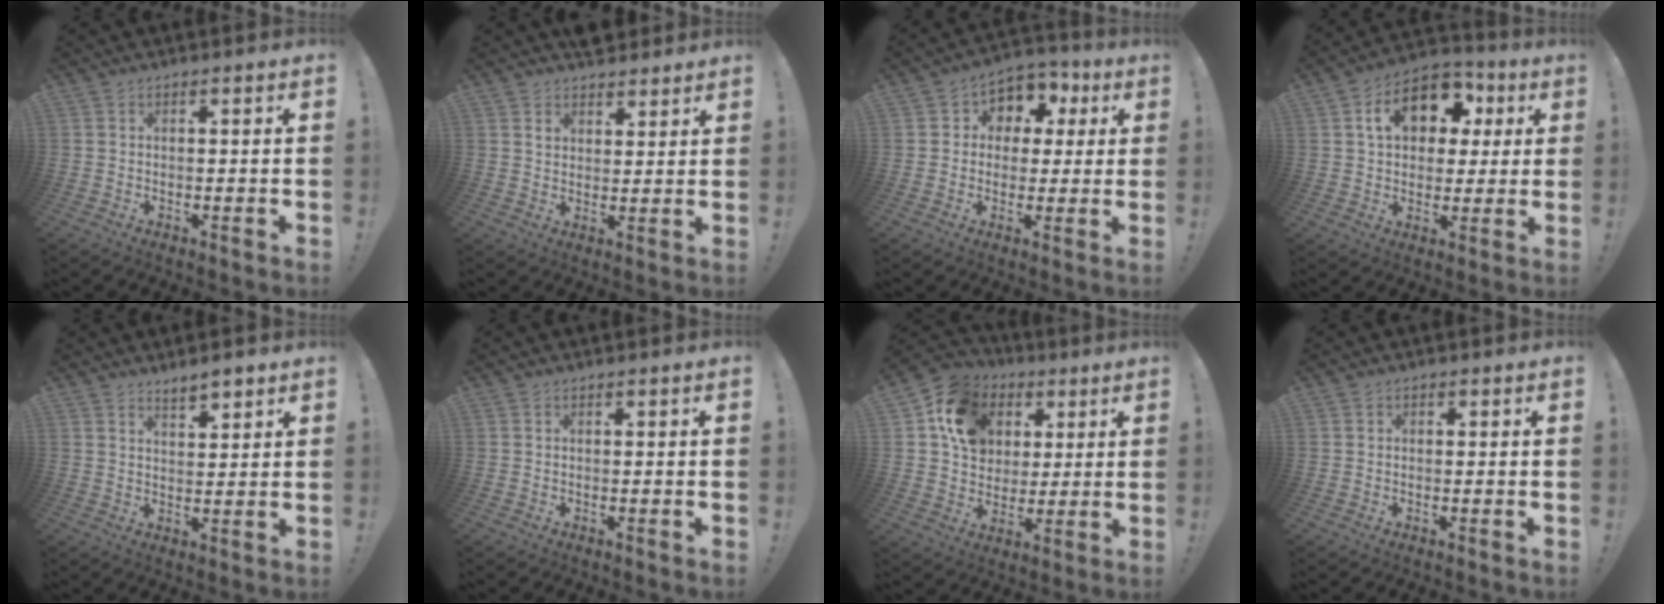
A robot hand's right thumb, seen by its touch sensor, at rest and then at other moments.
{"total": 5.0, "force": [4.0, 2.8, 0.8], "torque": [-0.003, -0.029, 0.073]}
{"total": 7.4, "force": [0.8, 6.8, 2.8], "torque": [-0.033, 0.001, 0.018]}
{"total": 15.2, "force": [5.0, 10.7, 9.5], "torque": [-0.151, 0.000, 0.094]}
{"total": 4.7, "force": [4.0, 1.5, 2.1], "torque": [-0.023, -0.025, 0.068]}
{"total": 0.0}
{"total": 15.8, "force": [5.3, 12.9, 7.6], "torque": [-0.103, -0.014, 0.106]}
{"total": 0.6, "force": [-0.1, 0.5, 0.2], "torque": [-0.004, 0.003, -0.003]}